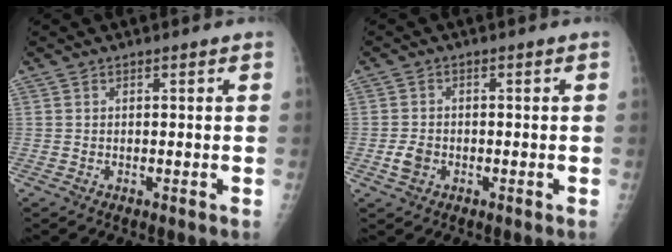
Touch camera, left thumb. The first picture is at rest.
{"total": 2.9, "force": [-1.0, 2.2, 1.6], "torque": [-0.027, 0.004, -0.017]}